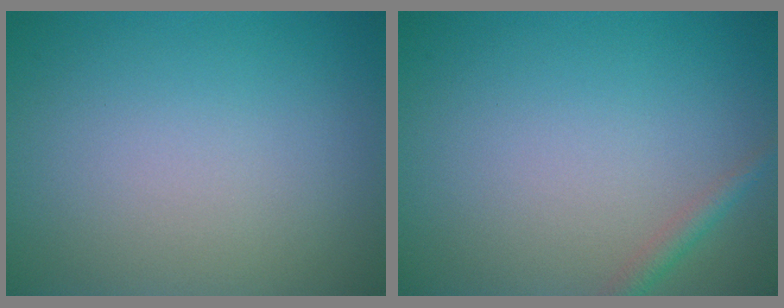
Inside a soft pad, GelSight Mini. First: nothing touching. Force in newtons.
{"total": 1.3, "press": 1.3, "slide": 0.0}